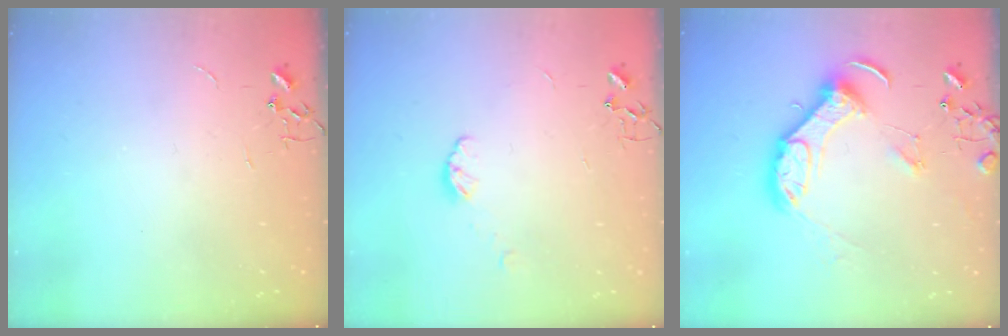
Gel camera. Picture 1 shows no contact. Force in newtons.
{"total": 3.5, "press": 3.4, "slide": 0.5}
{"total": 13.7, "press": 13.6, "slide": 1.7}